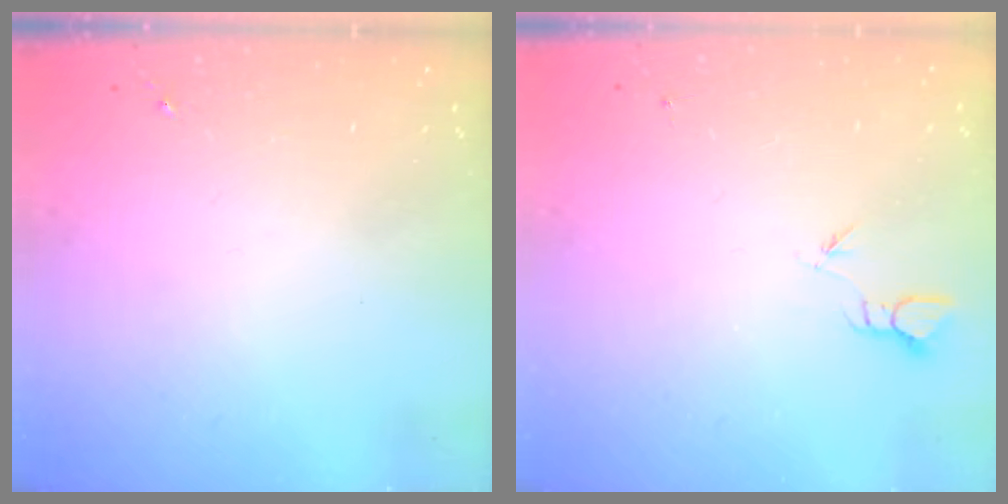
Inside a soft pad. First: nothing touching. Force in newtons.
{"total": 2.3, "press": 2.3, "slide": 0.1}